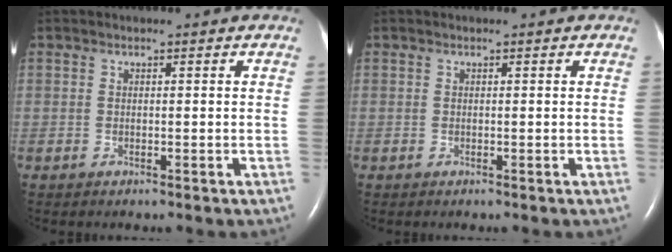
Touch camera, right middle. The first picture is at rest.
{"total": 0.0}